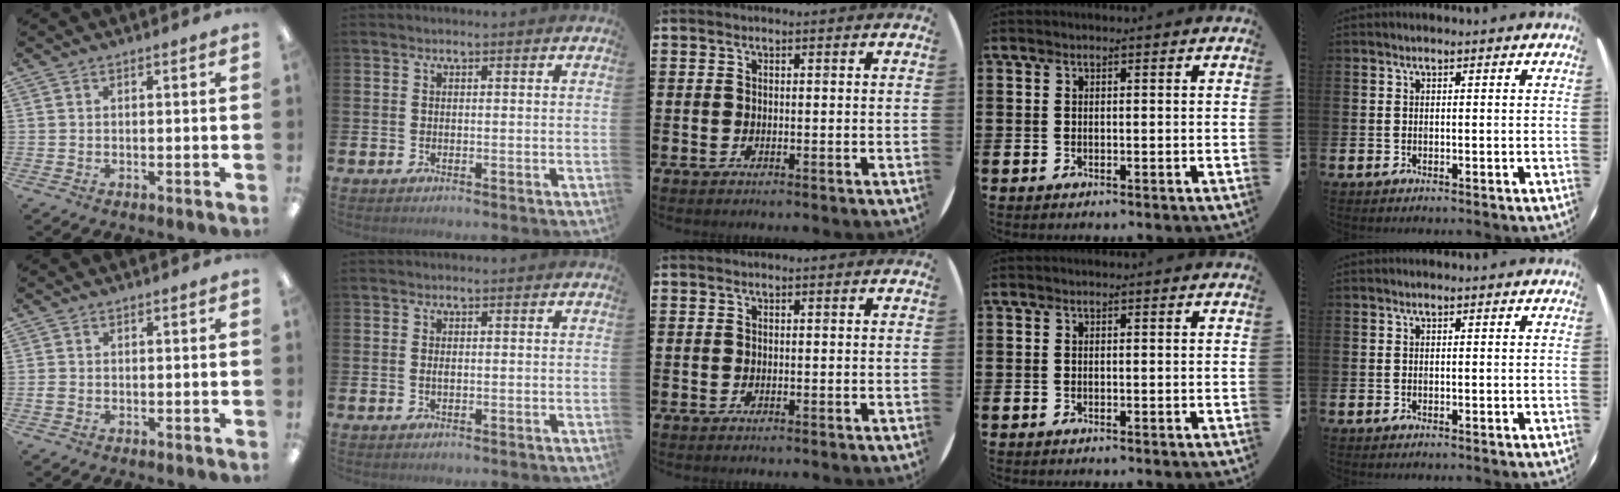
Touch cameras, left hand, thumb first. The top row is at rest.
{"thumb": {"total": 0.9, "force": [-0.1, 0.7, 0.6], "torque": [-0.011, 0.003, -0.003]}, "index": {"total": 0.5, "force": [0.0, 0.2, 0.5], "torque": [-0.010, 0.000, 0.001]}}